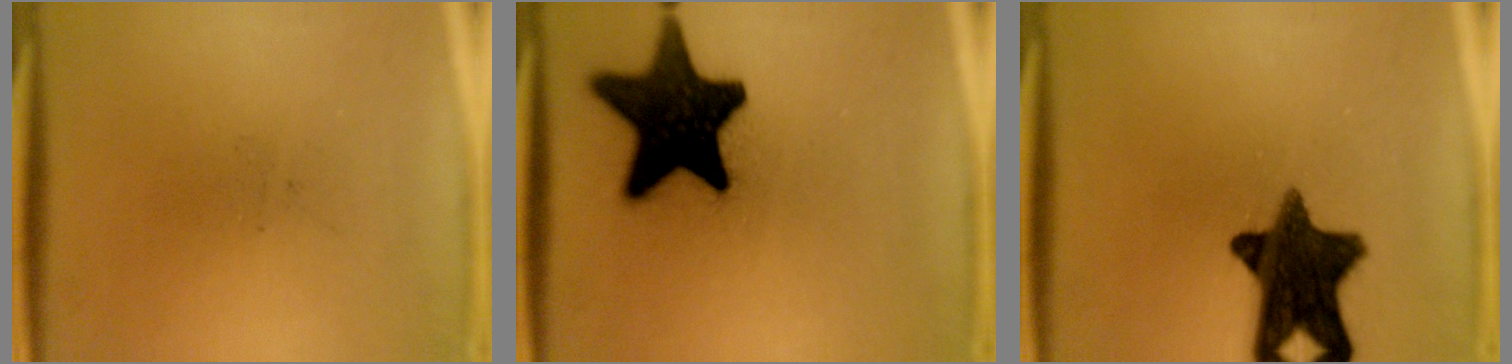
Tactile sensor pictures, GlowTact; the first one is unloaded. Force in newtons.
{"total": 18.9}
{"total": 14.0}